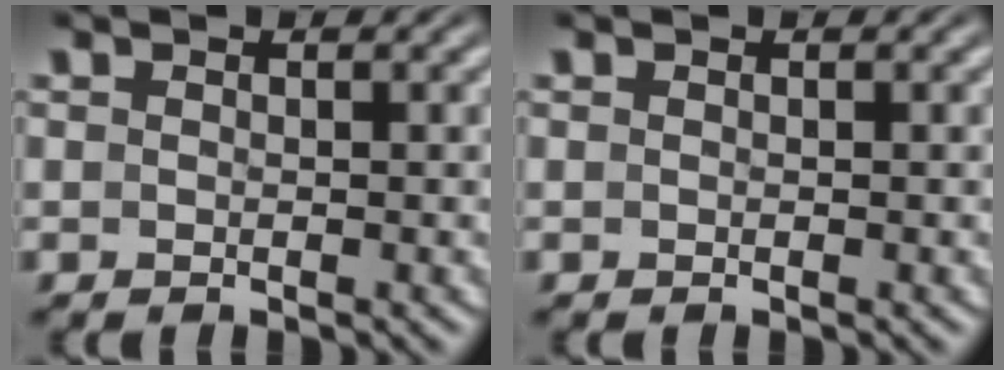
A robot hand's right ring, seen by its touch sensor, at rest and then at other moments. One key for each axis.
{"total": 0.0}